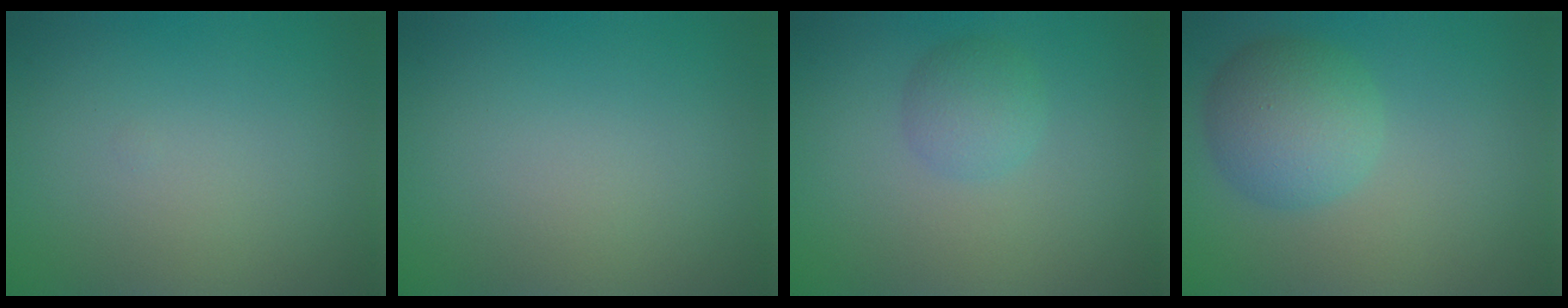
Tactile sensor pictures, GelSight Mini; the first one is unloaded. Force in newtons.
{"total": 0.0}
{"total": 2.2, "press": 2.2, "slide": 0.0}
{"total": 4.7, "press": 4.7, "slide": 0.1}